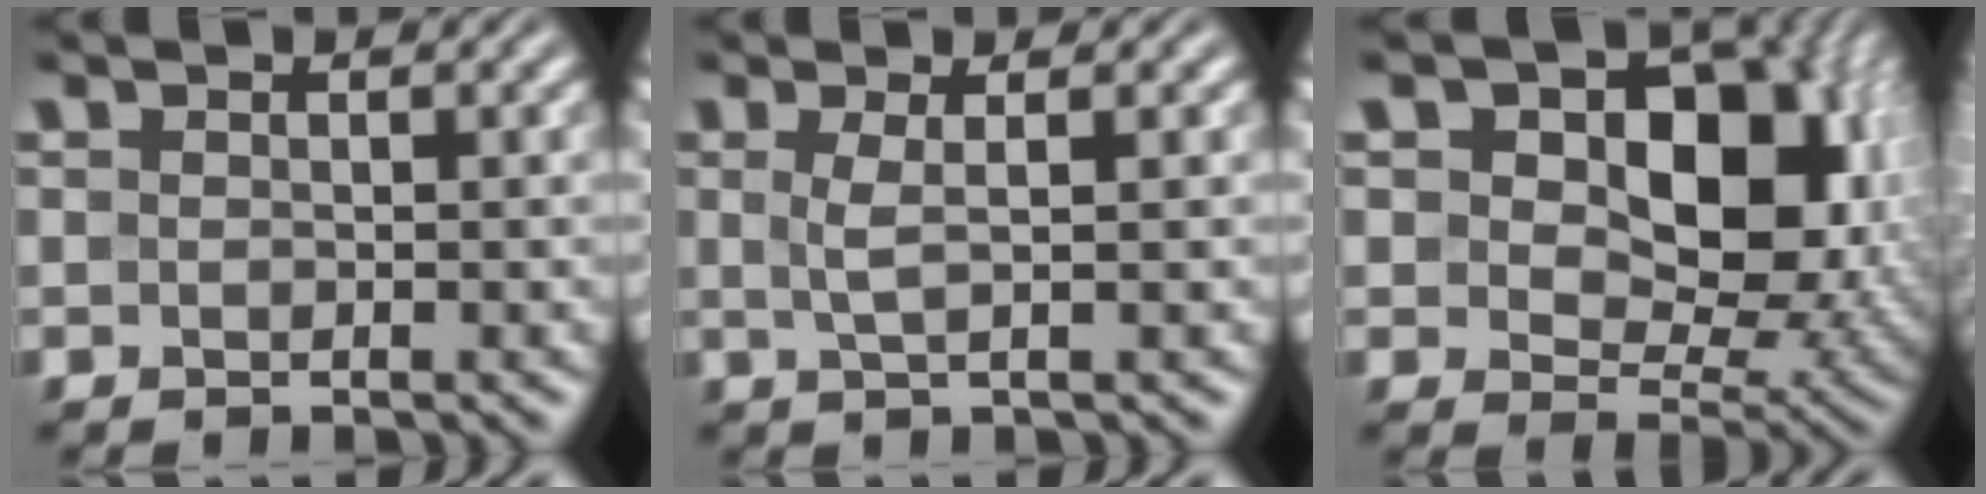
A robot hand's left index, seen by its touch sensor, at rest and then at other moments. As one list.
[{"total": 2.0, "force": [0.3, 0.5, 1.9], "torque": [-0.037, -0.001, 0.003]}, {"total": 12.9, "force": [3.3, 8.2, 9.3], "torque": [-0.116, 0.005, 0.040]}]